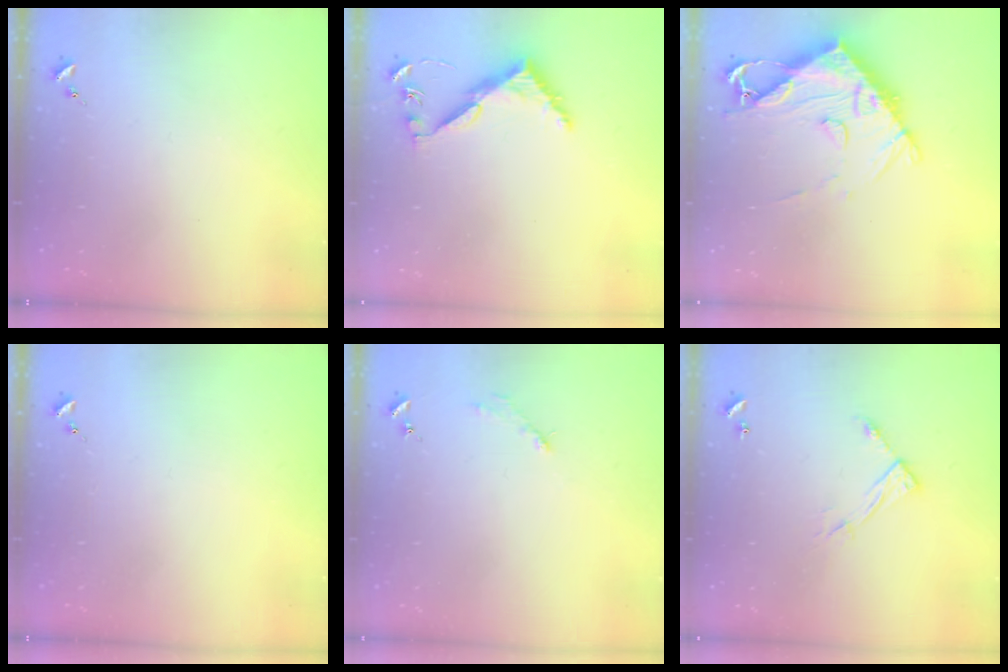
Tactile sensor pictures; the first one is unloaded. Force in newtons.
{"total": 6.2, "press": 6.2, "slide": 0.5}
{"total": 14.6, "press": 14.6, "slide": 1.5}
{"total": 0.0}
{"total": 2.6, "press": 2.6, "slide": 0.3}
{"total": 8.1, "press": 8.1, "slide": 0.6}